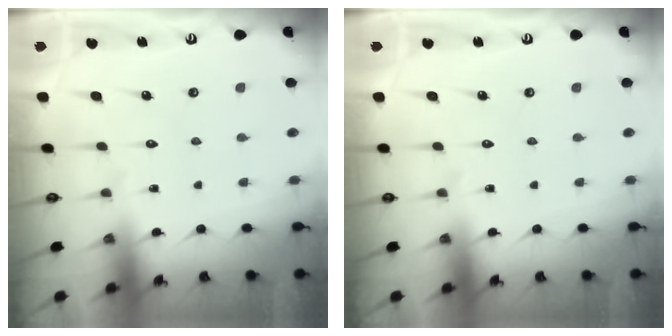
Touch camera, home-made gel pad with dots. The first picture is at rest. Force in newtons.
{"total": 0.0}